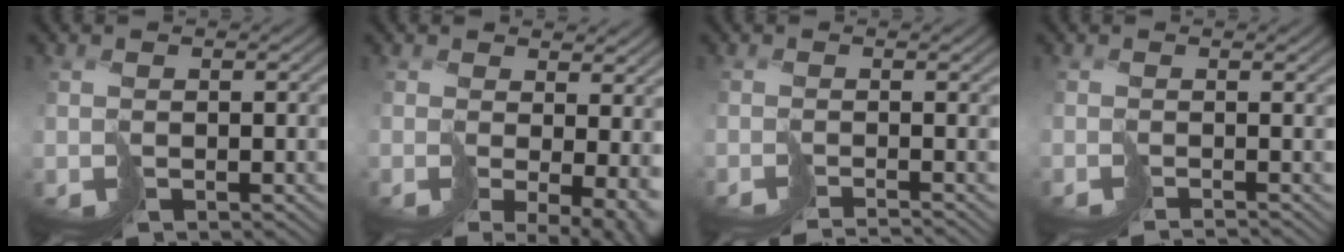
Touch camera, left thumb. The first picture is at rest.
{"total": 7.9, "force": [-0.8, 3.5, 7.0], "torque": [-0.130, -0.036, 0.020]}
{"total": 3.4, "force": [-2.9, -0.7, 1.7], "torque": [-0.008, -0.011, -0.043]}
{"total": 2.0, "force": [-1.5, -0.7, 1.2], "torque": [0.000, -0.007, -0.020]}